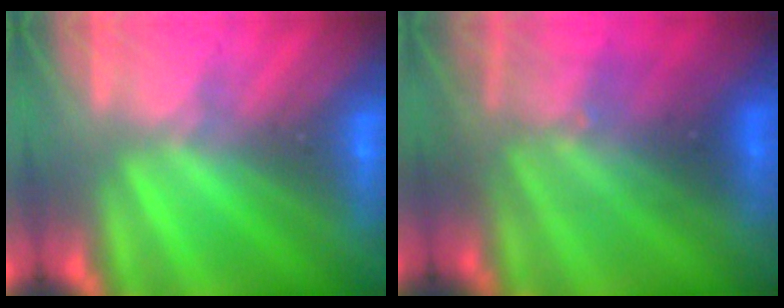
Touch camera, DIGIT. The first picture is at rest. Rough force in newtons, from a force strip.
{"total": 2.8}